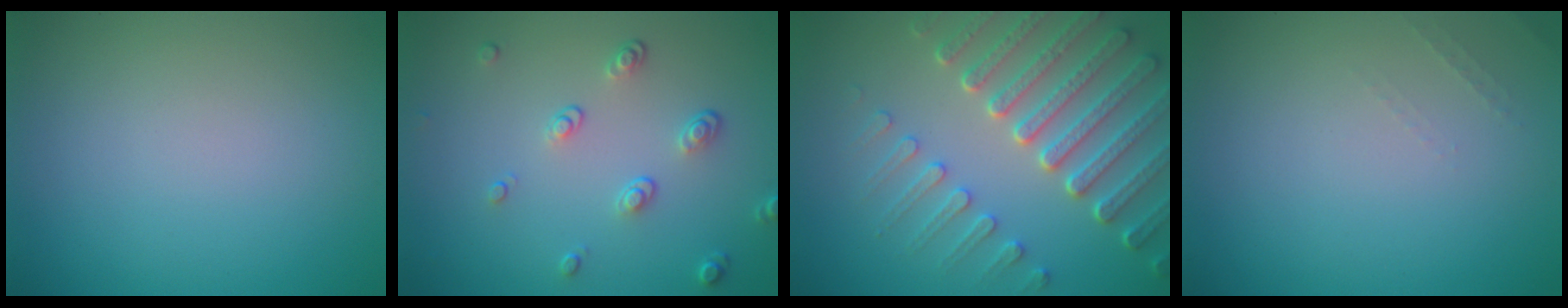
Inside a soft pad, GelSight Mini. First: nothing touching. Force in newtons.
{"total": 2.2, "press": 1.4, "slide": 1.7}
{"total": 6.8, "press": 5.4, "slide": 4.1}
{"total": 0.6, "press": 0.6, "slide": 0.2}